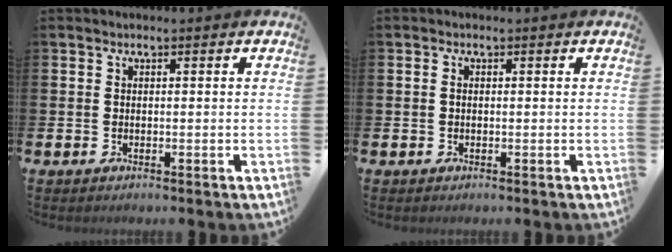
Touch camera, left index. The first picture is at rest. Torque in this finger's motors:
{"motor_torque": [0.09, 0.20, 0.08, 0.01]}